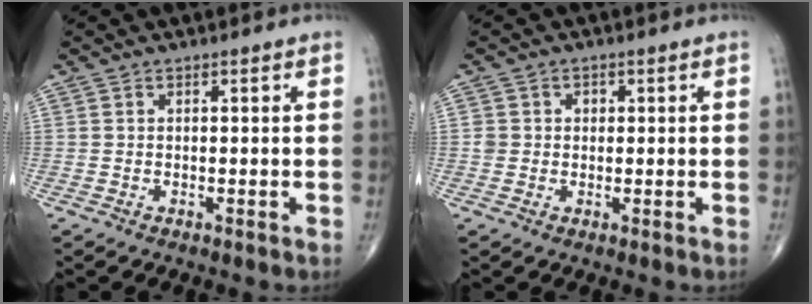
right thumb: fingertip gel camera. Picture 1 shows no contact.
{"total": 2.4, "force": [0.2, 2.3, 0.7], "torque": [0.003, 0.005, 0.003]}